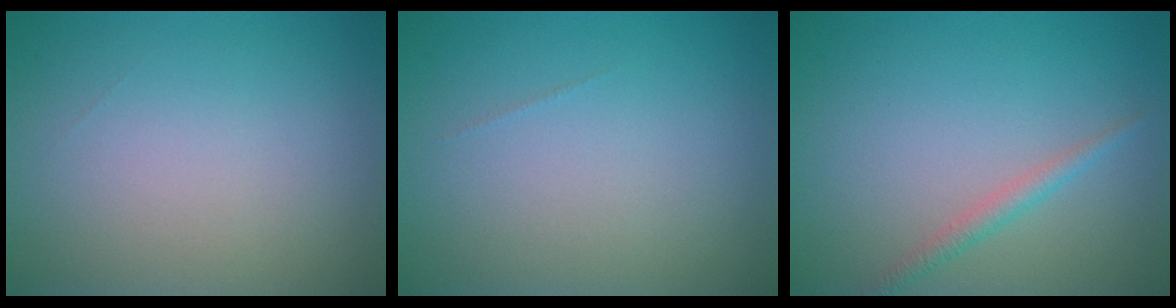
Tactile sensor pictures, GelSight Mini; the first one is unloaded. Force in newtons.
{"total": 0.0}
{"total": 1.4, "press": 1.4, "slide": 0.0}